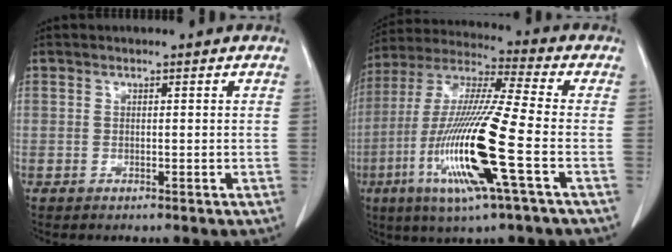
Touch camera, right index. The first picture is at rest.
{"total": 18.5, "force": [-5.7, 0.3, 17.6], "torque": [-0.371, -0.023, -0.114]}